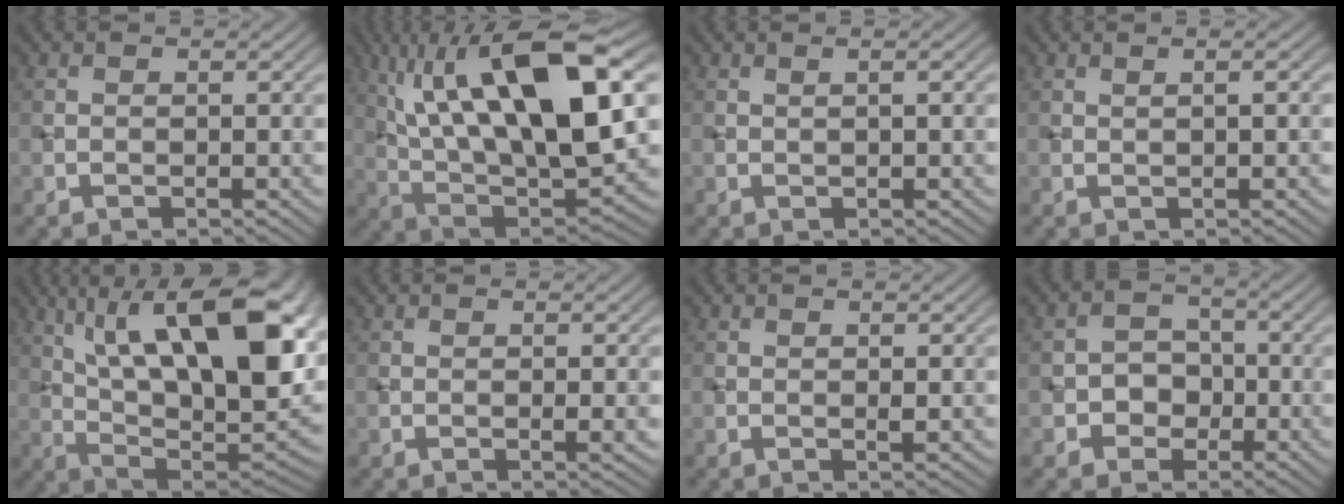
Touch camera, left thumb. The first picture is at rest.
{"total": 19.8, "force": [7.2, 7.9, 16.7], "torque": [-0.306, 0.023, 0.127]}
{"total": 1.1, "force": [0.4, 0.1, 1.1], "torque": [-0.017, 0.002, 0.004]}
{"total": 2.0, "force": [0.4, 0.4, 1.9], "torque": [-0.025, 0.004, 0.002]}
{"total": 20.8, "force": [7.9, 8.8, 17.2], "torque": [-0.280, 0.027, 0.128]}
{"total": 1.3, "force": [0.0, 0.1, 1.3], "torque": [-0.025, -0.001, -0.001]}
{"total": 0.8, "force": [0.2, 0.1, 0.8], "torque": [-0.016, 0.000, 0.002]}
{"total": 3.6, "force": [-1.1, 3.2, 1.3], "torque": [-0.004, 0.002, -0.031]}